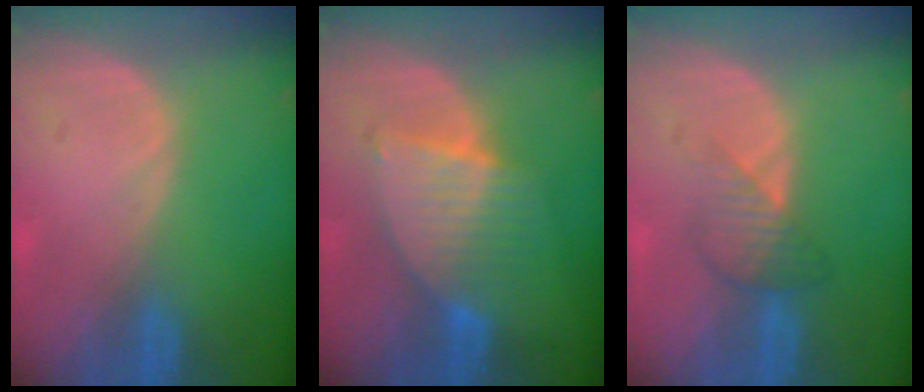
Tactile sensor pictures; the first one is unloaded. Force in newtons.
{"total": 6.3, "press": 6.3, "slide": 0.6}
{"total": 3.3, "press": 3.3, "slide": 0.2}